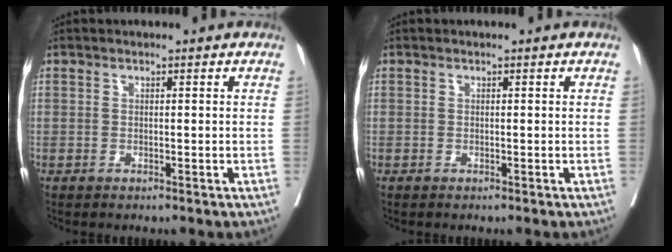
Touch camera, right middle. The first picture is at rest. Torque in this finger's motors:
{"motor_torque": [-0.02, -0.34, -0.05, 0.00]}